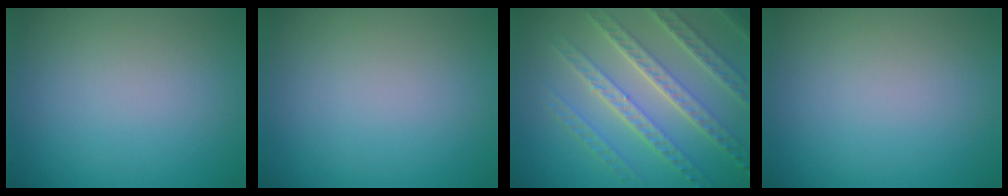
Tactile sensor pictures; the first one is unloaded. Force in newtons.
{"total": 0.0}
{"total": 7.9, "press": 5.4, "slide": 5.8}
{"total": 0.0}